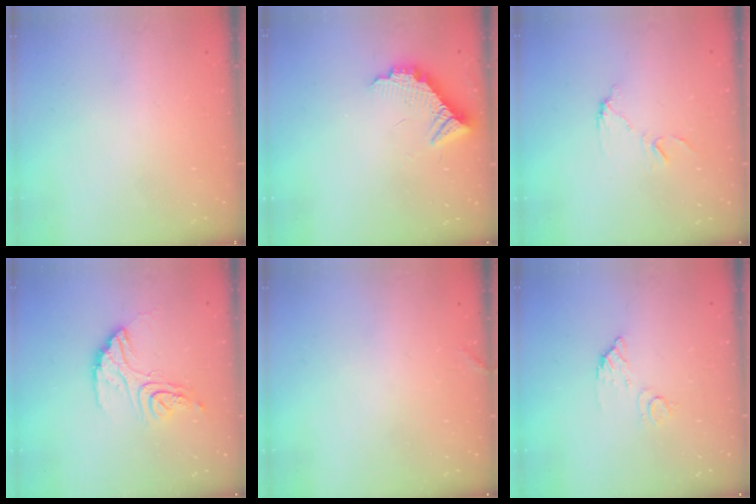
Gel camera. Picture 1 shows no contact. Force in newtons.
{"total": 10.7, "press": 10.7, "slide": 0.7}
{"total": 6.1, "press": 6.1, "slide": 0.4}
{"total": 13.1, "press": 13.1, "slide": 1.0}
{"total": 5.2, "press": 5.2, "slide": 0.1}
{"total": 6.2, "press": 6.1, "slide": 0.4}